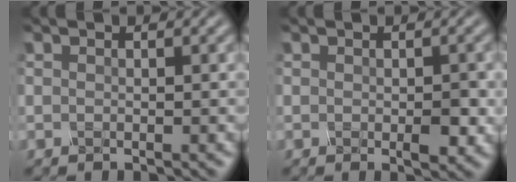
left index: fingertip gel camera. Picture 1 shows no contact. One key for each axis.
{"total": 2.2, "fx": -0.5, "fy": 0.9, "fz": 1.9, "tx": -0.033, "ty": -0.005, "tz": -0.002}